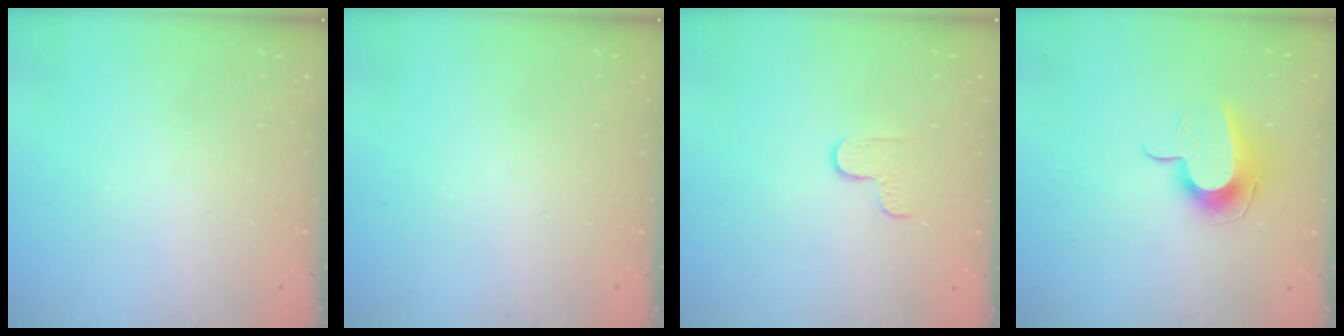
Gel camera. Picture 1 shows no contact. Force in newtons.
{"total": 0.0}
{"total": 3.3, "press": 3.3, "slide": 0.4}
{"total": 10.0, "press": 10.0, "slide": 1.2}